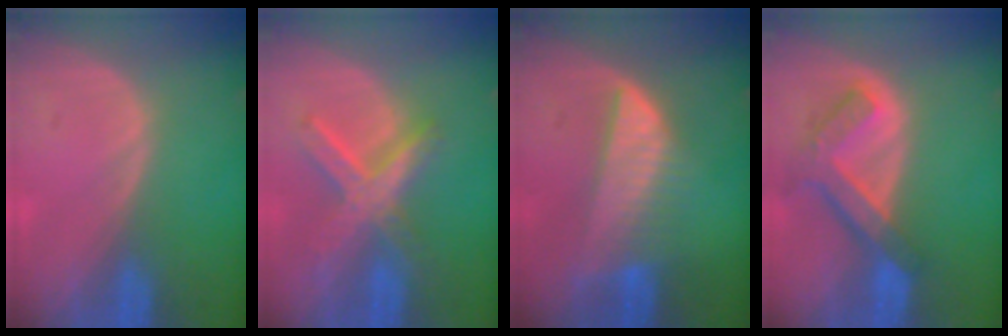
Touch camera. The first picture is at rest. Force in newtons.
{"total": 7.8, "press": 6.7, "slide": 3.9}
{"total": 7.1, "press": 6.8, "slide": 2.2}
{"total": 7.5, "press": 6.4, "slide": 3.8}